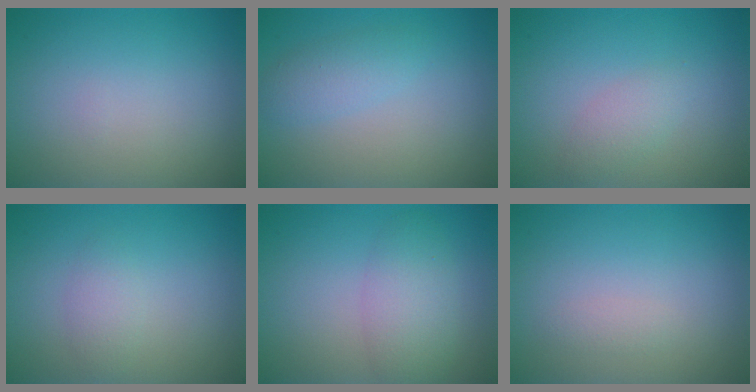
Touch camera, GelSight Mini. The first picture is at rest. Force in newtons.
{"total": 2.0, "press": 2.0, "slide": 0.1}
{"total": 1.6, "press": 1.6, "slide": 0.1}
{"total": 1.6, "press": 1.6, "slide": 0.0}
{"total": 3.4, "press": 3.4, "slide": 0.3}
{"total": 0.7, "press": 0.7, "slide": 0.0}